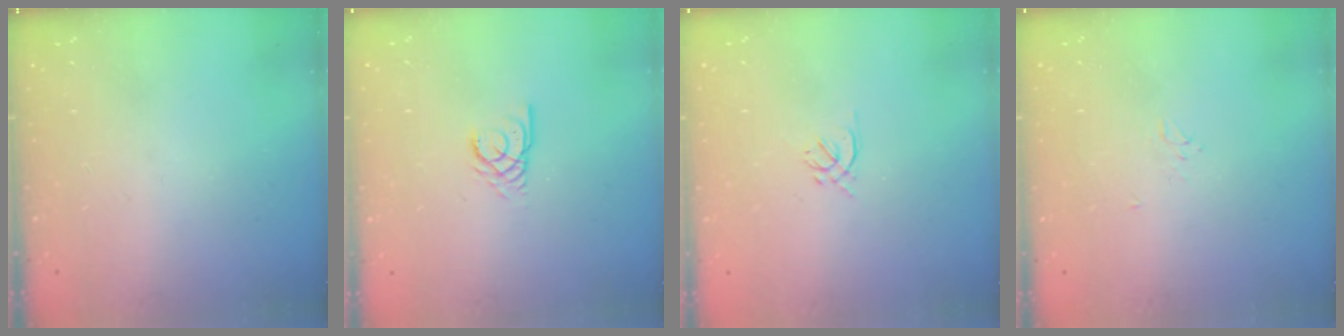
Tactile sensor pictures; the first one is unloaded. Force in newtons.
{"total": 2.7, "press": 2.7, "slide": 0.2}
{"total": 1.6, "press": 1.5, "slide": 0.6}
{"total": 4.1, "press": 4.0, "slide": 0.5}